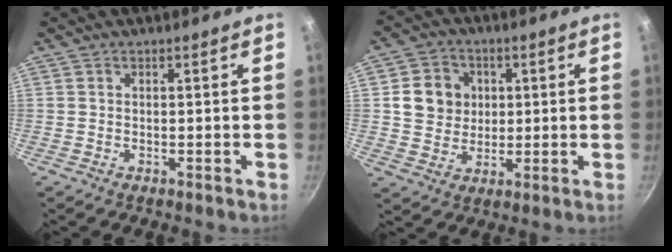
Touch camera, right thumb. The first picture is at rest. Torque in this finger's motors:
{"motor_torque": [-0.38, 1.52, 0.21, -0.37, 0.03]}